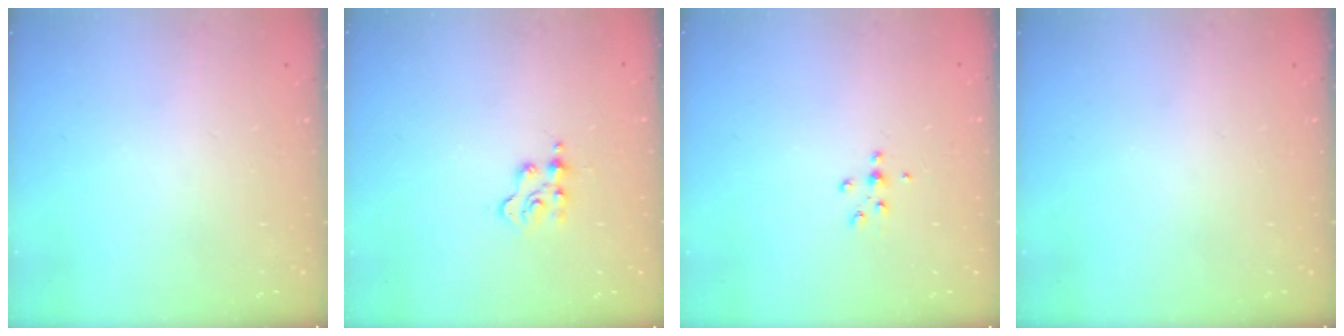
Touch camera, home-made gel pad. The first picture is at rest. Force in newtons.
{"total": 2.6, "press": 2.6, "slide": 0.4}
{"total": 3.8, "press": 3.8, "slide": 0.2}
{"total": 0.0}